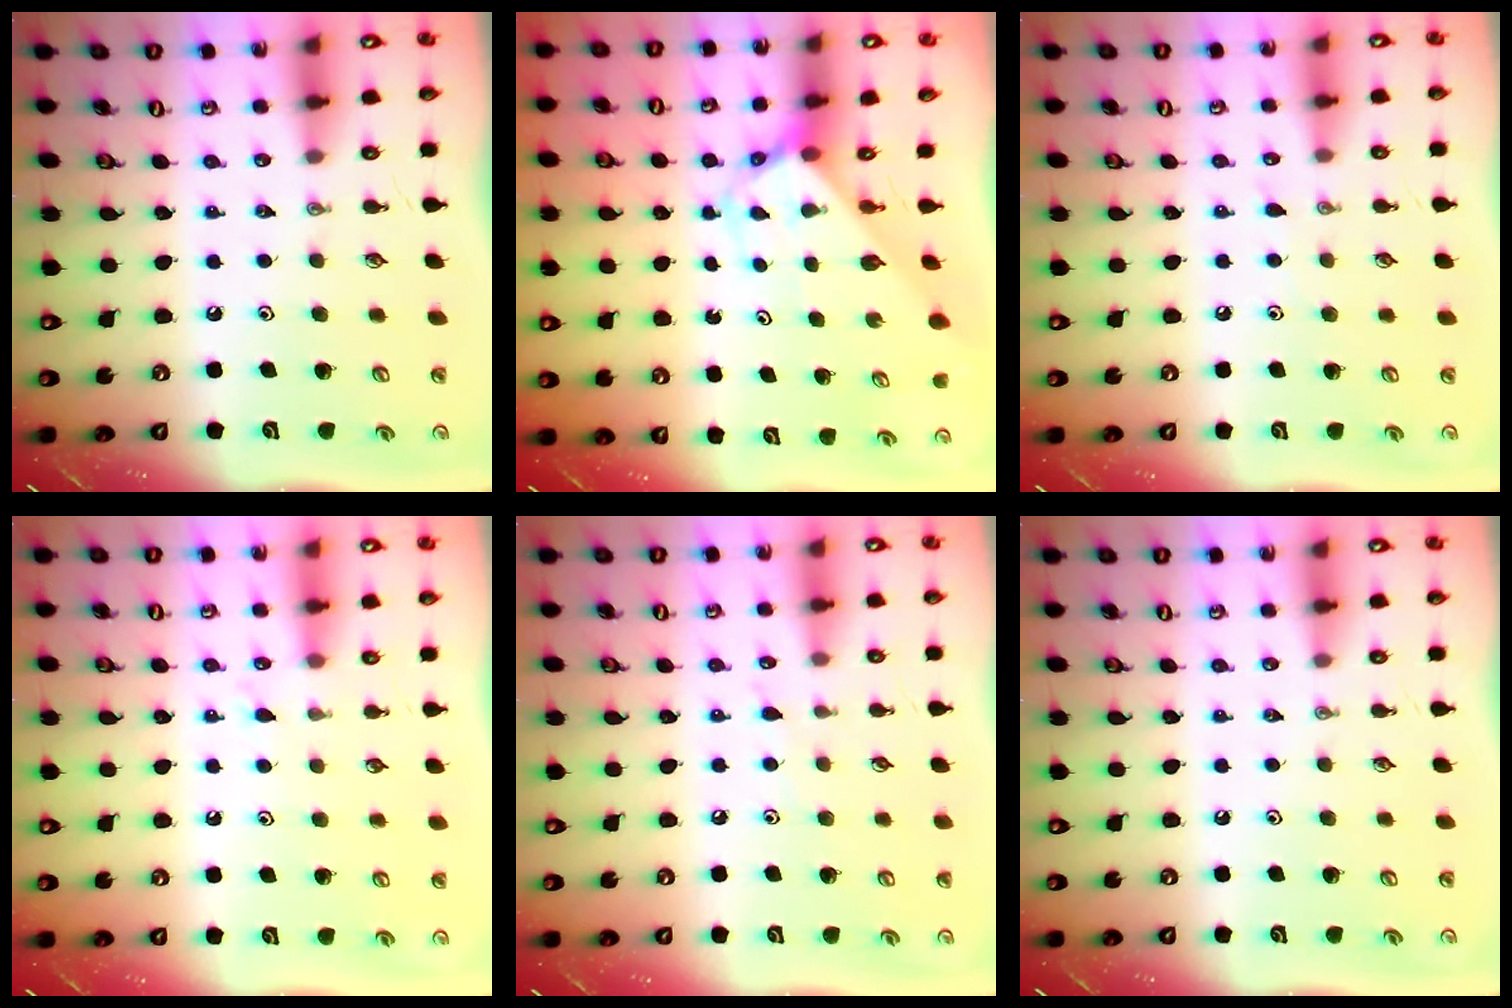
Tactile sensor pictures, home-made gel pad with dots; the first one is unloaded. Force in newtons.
{"total": 2.9, "press": 2.9, "slide": 0.2}
{"total": 3.7, "press": 3.7, "slide": 0.5}
{"total": 5.5, "press": 5.5, "slide": 0.6}
{"total": 4.1, "press": 4.0, "slide": 0.5}
{"total": 0.0}